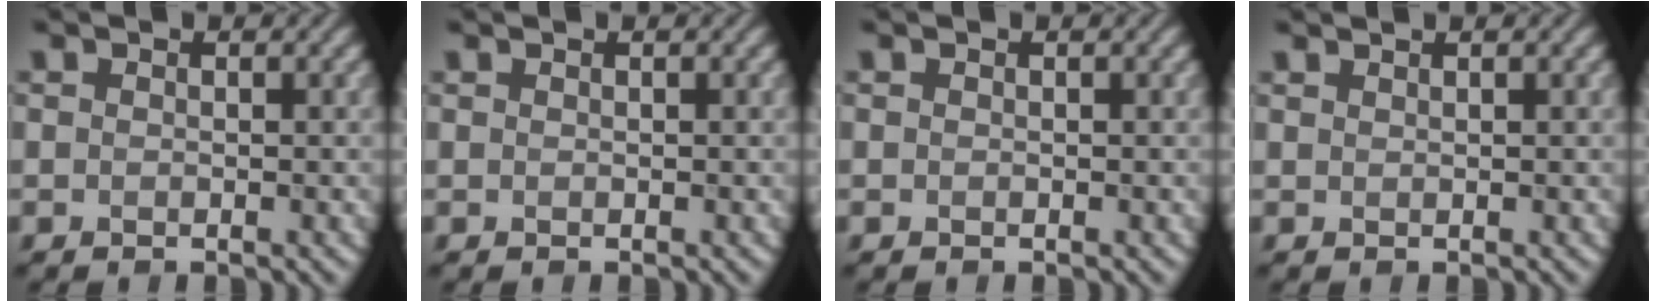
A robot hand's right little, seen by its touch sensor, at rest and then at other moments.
{"total": 0.0}
{"total": 0.0}
{"total": 0.7, "force": [0.6, 0.1, 0.2], "torque": [-0.003, 0.000, 0.009]}